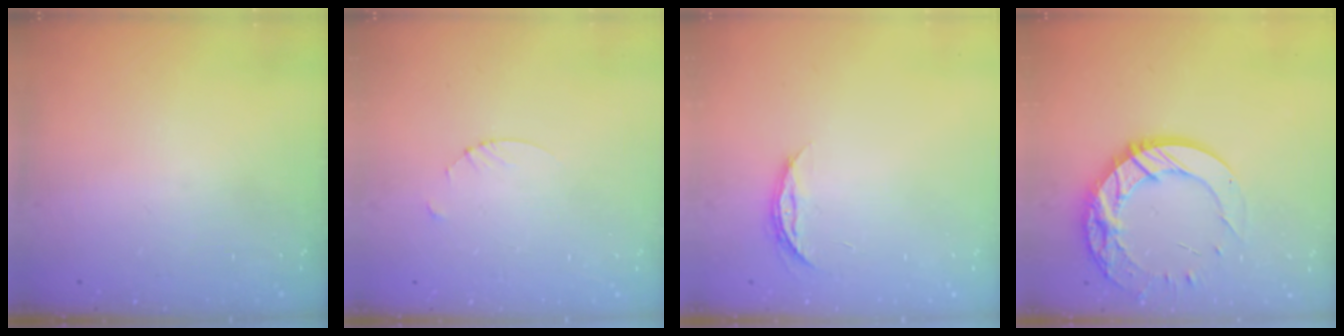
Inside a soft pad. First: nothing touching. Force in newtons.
{"total": 2.7, "press": 2.7, "slide": 0.3}
{"total": 4.2, "press": 4.1, "slide": 0.5}
{"total": 16.6, "press": 16.5, "slide": 1.2}